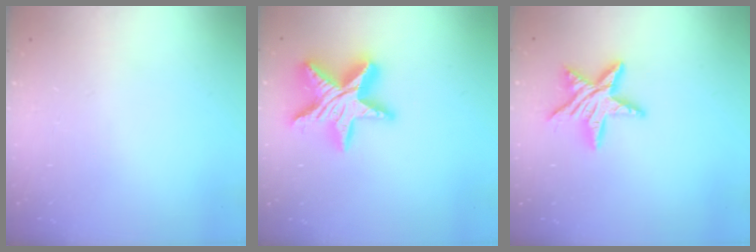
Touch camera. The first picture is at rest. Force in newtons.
{"total": 17.2, "press": 17.2, "slide": 1.4}
{"total": 12.2, "press": 12.2, "slide": 0.6}